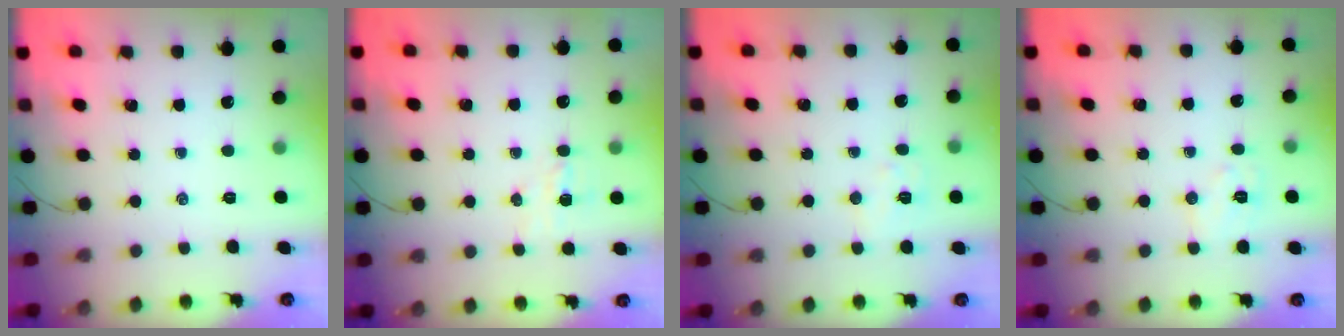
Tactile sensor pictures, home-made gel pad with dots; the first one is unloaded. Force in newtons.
{"total": 3.5, "press": 3.3, "slide": 1.1}
{"total": 5.6, "press": 5.6, "slide": 0.7}
{"total": 5.6, "press": 5.5, "slide": 0.9}